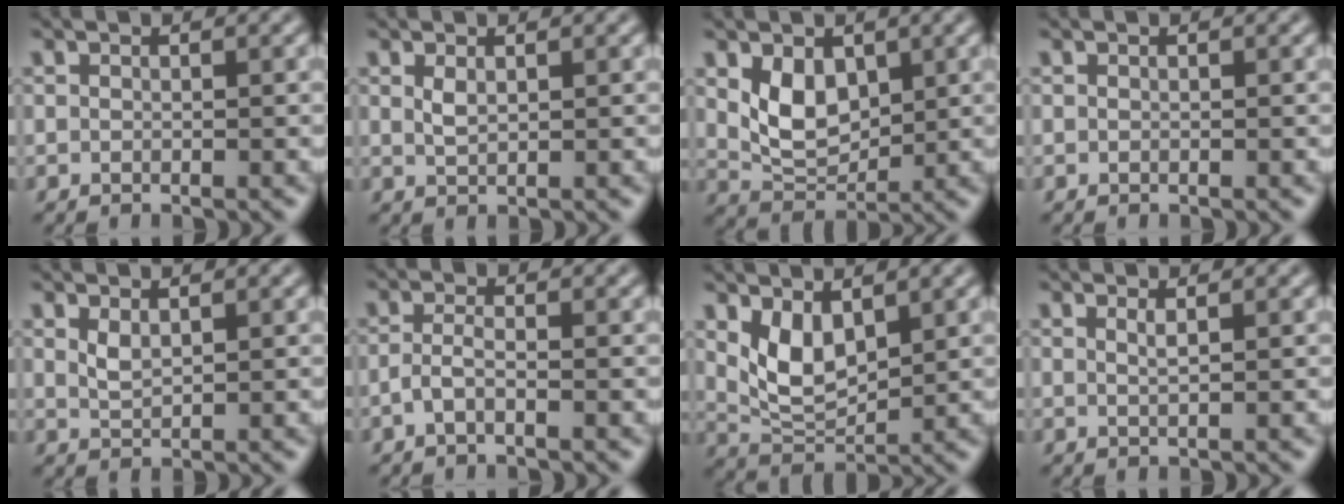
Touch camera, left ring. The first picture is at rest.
{"total": 1.2, "force": [0.6, 0.5, 0.9], "torque": [-0.024, -0.001, 0.014]}
{"total": 4.1, "force": [1.3, 2.8, 2.8], "torque": [-0.054, -0.008, 0.031]}
{"total": 0.0}
{"total": 1.4, "force": [0.8, 0.6, 1.0], "torque": [-0.025, -0.001, 0.021]}
{"total": 1.5, "force": [-0.7, 0.5, 1.3], "torque": [-0.029, 0.003, -0.020]}
{"total": 4.3, "force": [1.8, 2.3, 3.1], "torque": [-0.066, -0.010, 0.042]}
{"total": 1.0, "force": [0.5, 0.3, 0.8], "torque": [-0.007, 0.000, 0.006]}